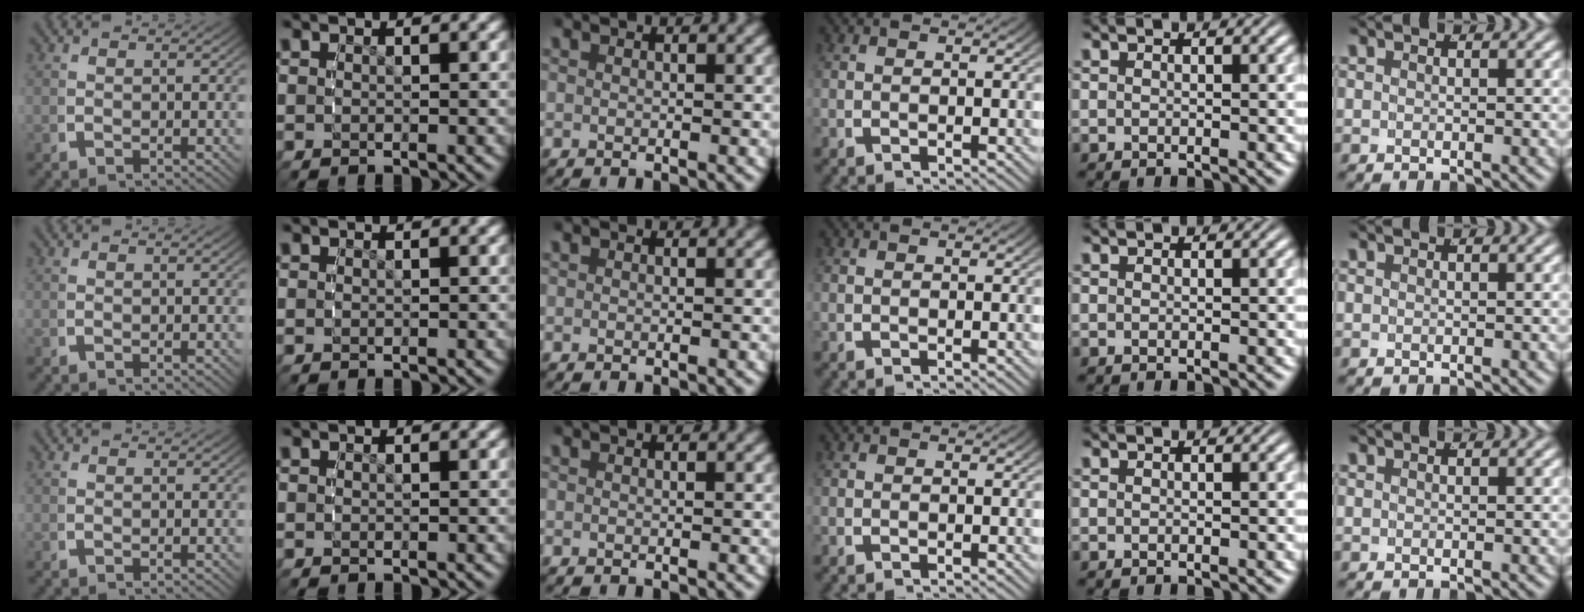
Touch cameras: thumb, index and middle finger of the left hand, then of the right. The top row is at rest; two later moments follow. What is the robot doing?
{"motion": "reach", "object": "stress ball aka squeeze ball"}